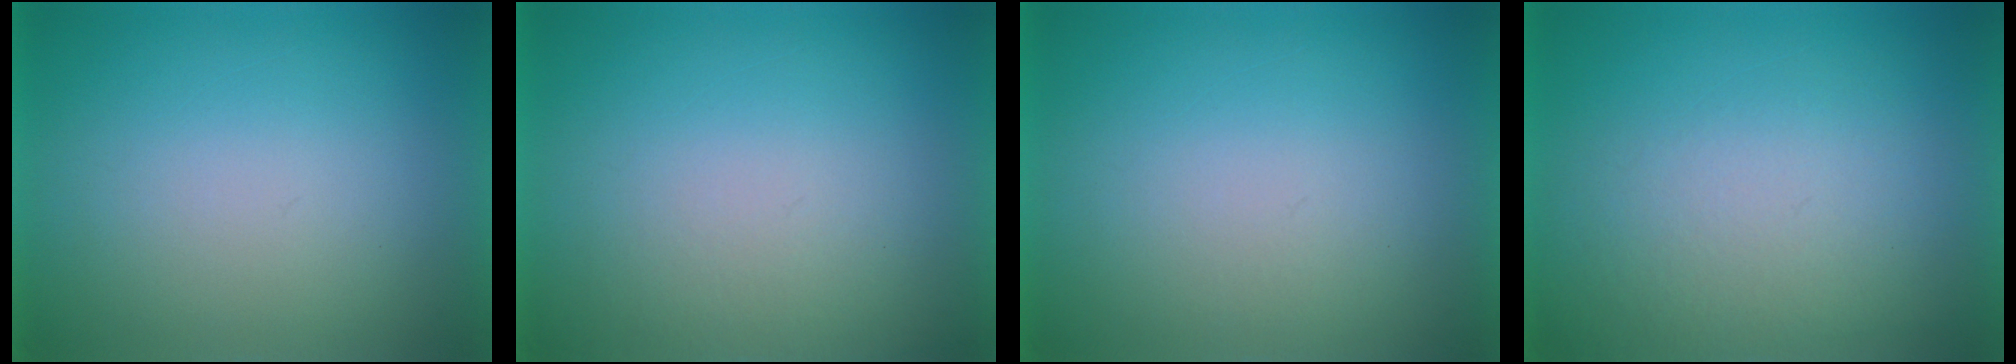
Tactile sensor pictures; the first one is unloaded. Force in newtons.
{"total": 2.0}
{"total": 1.2}
{"total": 3.6}